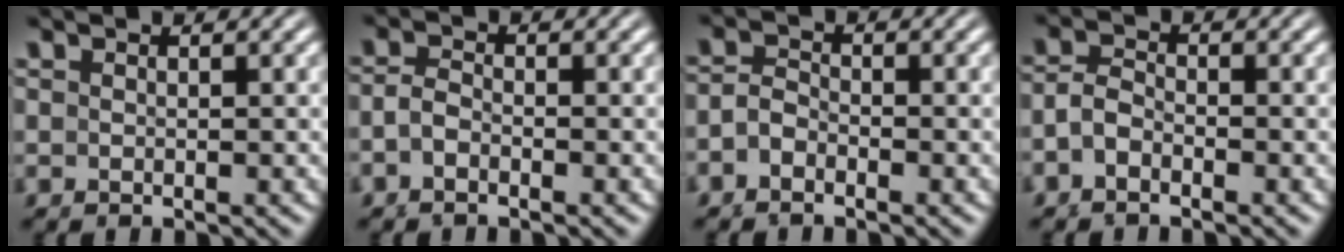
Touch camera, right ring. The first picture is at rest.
{"total": 2.1, "force": [-0.9, 1.5, 1.2], "torque": [-0.031, -0.009, -0.016]}
{"total": 2.9, "force": [-1.2, 2.3, 1.4], "torque": [-0.032, -0.009, -0.023]}
{"total": 3.5, "force": [-1.3, 2.7, 1.7], "torque": [-0.043, -0.011, -0.023]}